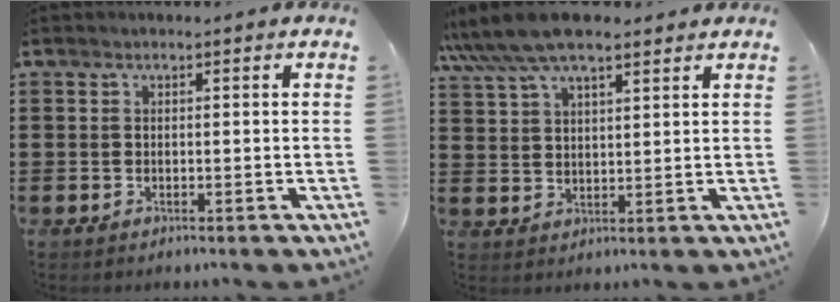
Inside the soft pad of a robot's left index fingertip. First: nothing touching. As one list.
[{"total": 8.4, "force": [6.8, 2.4, 4.3], "torque": [-0.104, -0.008, 0.127]}]